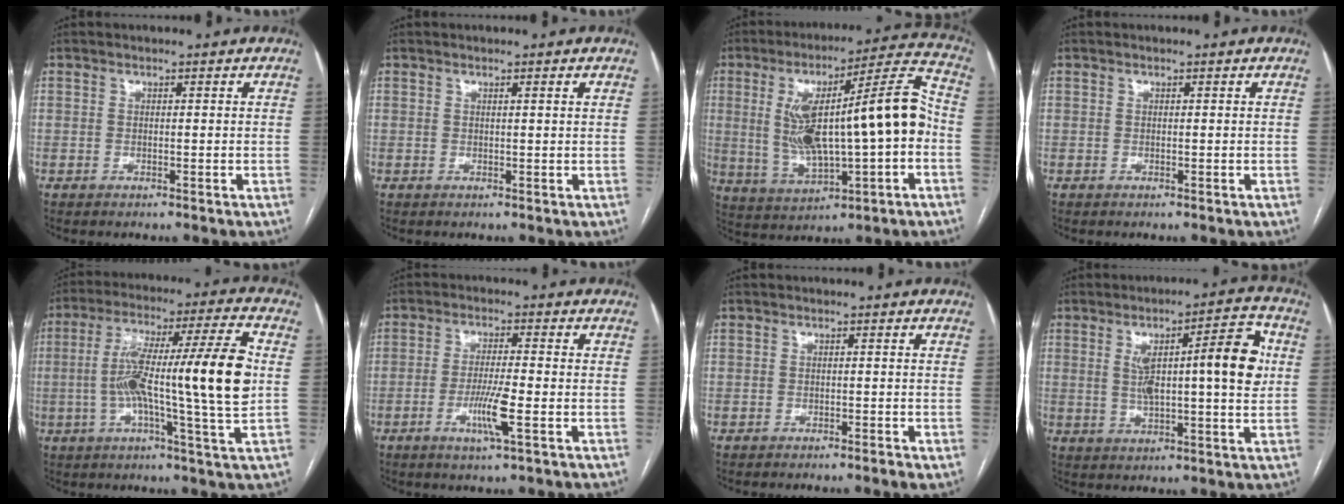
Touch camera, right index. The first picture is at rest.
{"total": 0.9, "force": [0.5, -0.1, 0.7], "torque": [-0.010, 0.004, 0.007]}
{"total": 19.5, "force": [-0.5, 3.5, 19.1], "torque": [-0.332, 0.033, 0.001]}
{"total": 0.0}
{"total": 19.1, "force": [-0.3, -0.2, 19.1], "torque": [-0.307, 0.016, -0.018]}
{"total": 6.2, "force": [-2.3, -0.1, 5.8], "torque": [-0.111, -0.011, -0.043]}
{"total": 1.4, "force": [-1.0, 0.1, 0.9], "torque": [-0.015, 0.000, -0.017]}
{"total": 13.2, "force": [2.2, 2.5, 12.7], "torque": [-0.186, 0.025, 0.032]}